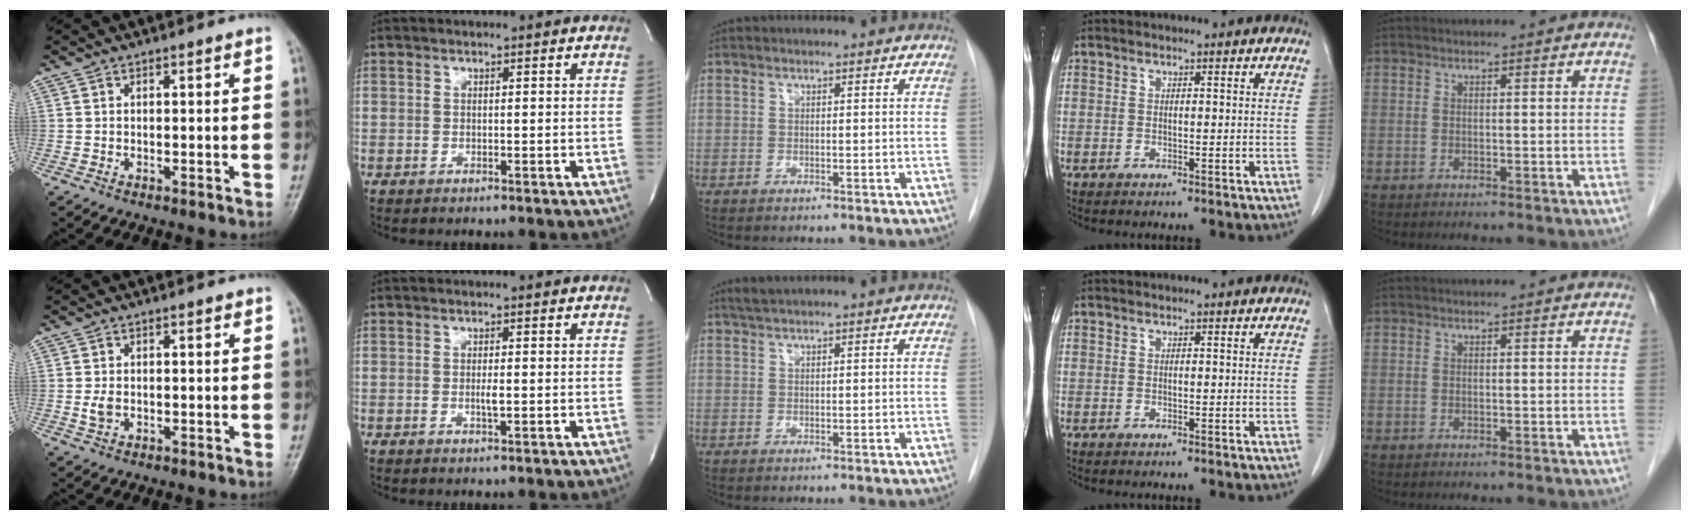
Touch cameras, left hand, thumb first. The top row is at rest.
{"thumb": {"total": 2.2, "force": [-0.1, 1.5, 1.6], "torque": [-0.029, -0.003, -0.003]}, "index": {"total": 1.3, "force": [-0.1, 0.1, 1.3], "torque": [-0.026, -0.002, -0.002]}, "middle": {"total": 1.8, "force": [1.5, -0.1, 1.0], "torque": [-0.022, 0.012, 0.030]}}